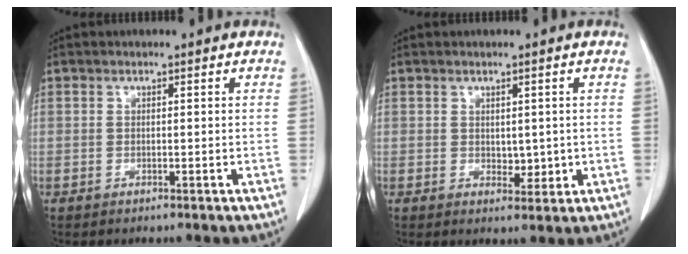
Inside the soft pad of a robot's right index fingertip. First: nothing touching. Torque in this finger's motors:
{"motor_torque": [-0.02, 0.08, 0.03, 0.00]}